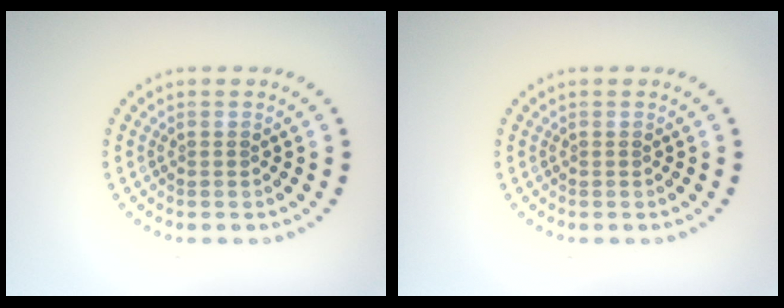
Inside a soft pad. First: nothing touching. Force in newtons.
{"total": 0.0}